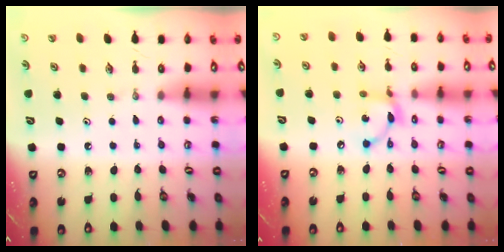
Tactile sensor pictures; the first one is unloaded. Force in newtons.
{"total": 7.9, "press": 7.9, "slide": 0.2}